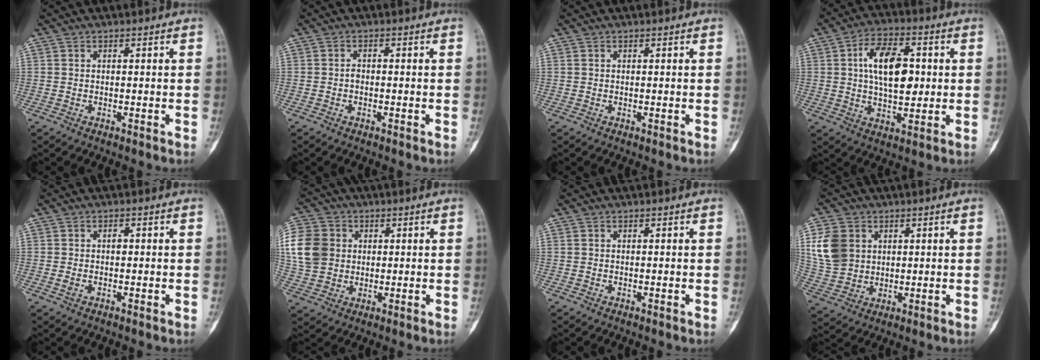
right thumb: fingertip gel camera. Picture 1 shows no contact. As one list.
[{"total": 1.0, "force": [-0.4, 0.7, 0.7], "torque": [-0.006, 0.002, -0.009]}, {"total": 0.0}, {"total": 13.1, "force": [1.9, 7.1, 10.8], "torque": [-0.158, 0.001, 0.029]}, {"total": 2.1, "force": [-0.1, 1.3, 1.6], "torque": [-0.028, 0.003, -0.003]}, {"total": 16.3, "force": [2.7, 13.8, 8.3], "torque": [-0.189, 0.020, 0.057]}, {"total": 0.0}, {"total": 10.3, "force": [3.0, 8.3, 5.4], "torque": [-0.095, -0.008, 0.066]}]